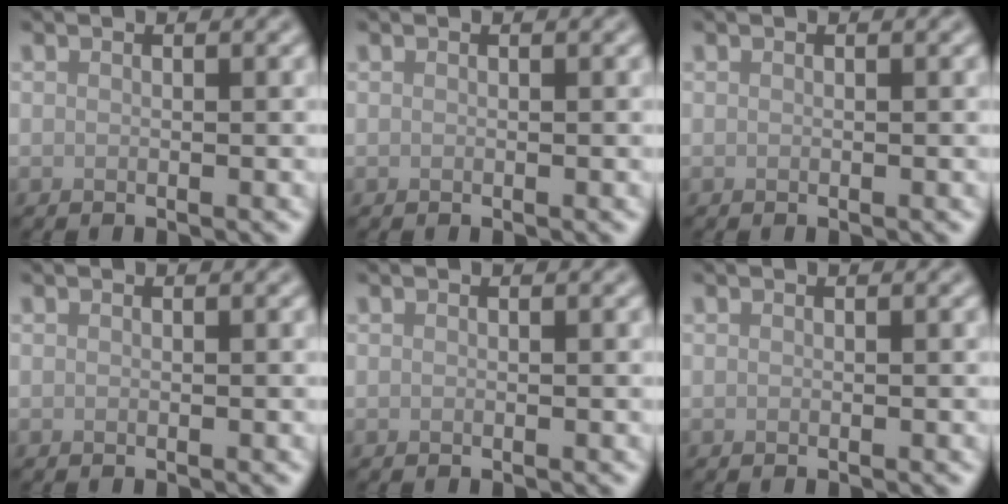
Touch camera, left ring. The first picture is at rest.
{"total": 0.0}
{"total": 0.0}
{"total": 0.0}
{"total": 0.0}
{"total": 0.0}